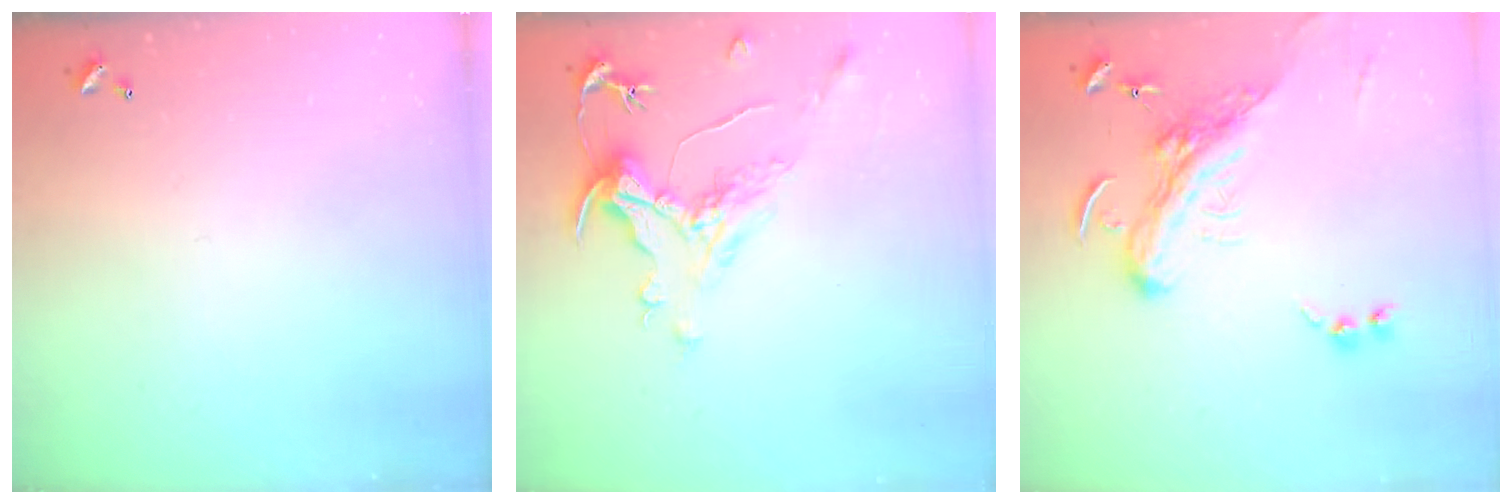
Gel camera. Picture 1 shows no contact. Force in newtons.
{"total": 1.2, "press": 0.7, "slide": 1.0}
{"total": 3.1, "press": 2.7, "slide": 1.6}